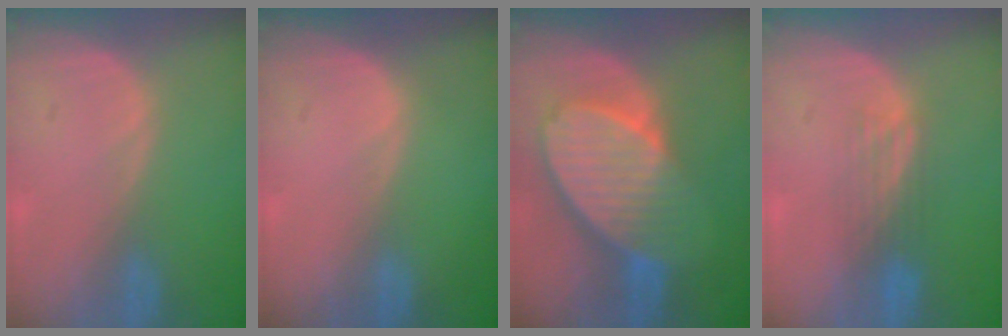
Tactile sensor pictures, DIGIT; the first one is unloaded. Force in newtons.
{"total": 0.0}
{"total": 10.4, "press": 9.1, "slide": 5.1}
{"total": 4.1, "press": 3.4, "slide": 2.3}